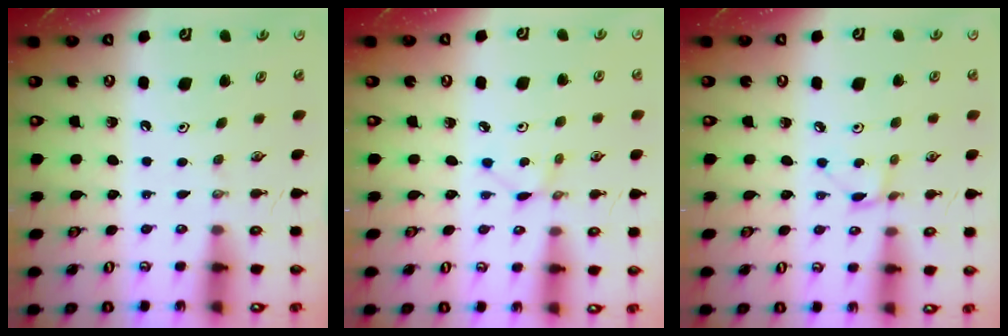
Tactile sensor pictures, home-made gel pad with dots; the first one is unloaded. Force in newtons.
{"total": 1.9, "press": 1.9, "slide": 0.2}
{"total": 2.5, "press": 2.5, "slide": 0.3}